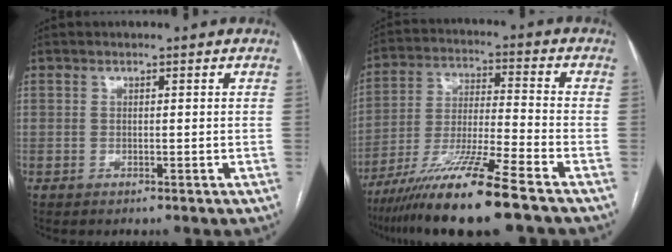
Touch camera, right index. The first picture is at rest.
{"total": 14.5, "force": [-10.3, -0.9, 10.1], "torque": [-0.199, -0.033, -0.189]}